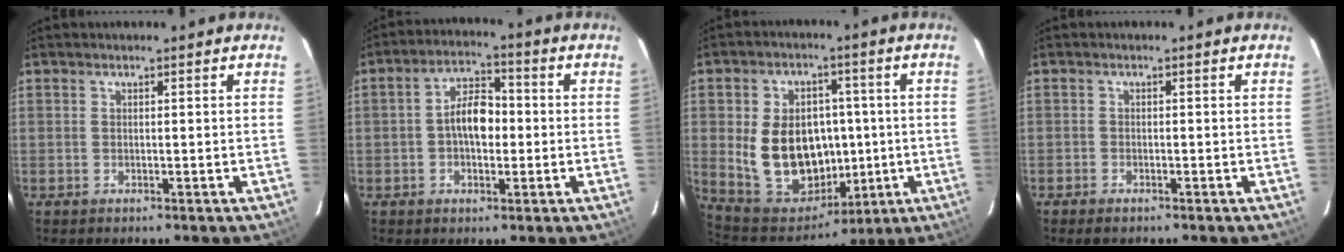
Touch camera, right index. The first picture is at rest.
{"total": 7.2, "force": [-0.6, 4.1, 5.9], "torque": [-0.106, 0.019, -0.008]}
{"total": 17.1, "force": [-0.4, 12.9, 11.3], "torque": [-0.242, 0.004, 0.021]}
{"total": 1.8, "force": [-1.5, 0.8, 0.8], "torque": [-0.022, -0.004, -0.028]}